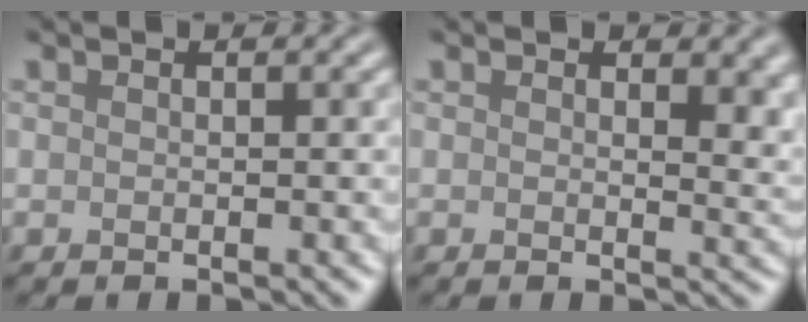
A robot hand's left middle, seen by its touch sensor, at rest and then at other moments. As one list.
[{"total": 3.1, "force": [1.2, 1.5, 2.4], "torque": [-0.024, -0.006, 0.018]}]